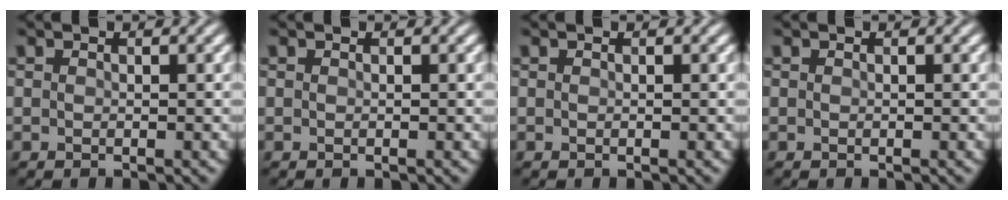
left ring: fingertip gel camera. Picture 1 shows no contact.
{"total": 0.0}
{"total": 0.0}
{"total": 0.0}